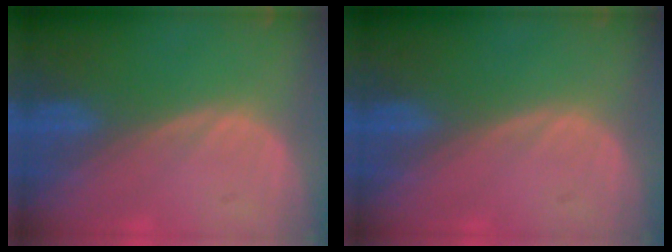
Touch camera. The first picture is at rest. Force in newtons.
{"total": 0.0}